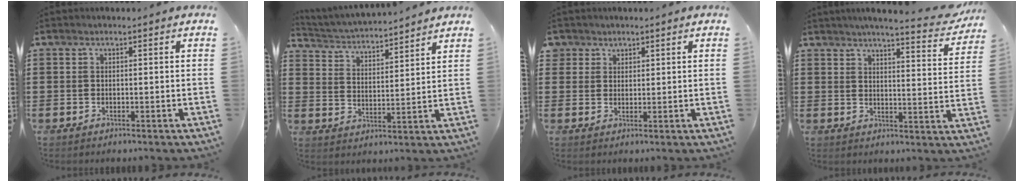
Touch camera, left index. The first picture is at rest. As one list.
[{"total": 3.5, "force": [3.5, 0.0, 0.4], "torque": [-0.030, -0.030, 0.053]}, {"total": 2.4, "force": [1.6, 1.7, -0.2], "torque": [-0.006, 0.008, 0.031]}, {"total": 4.7, "force": [4.3, -0.2, 1.8], "torque": [-0.046, -0.030, 0.071]}]